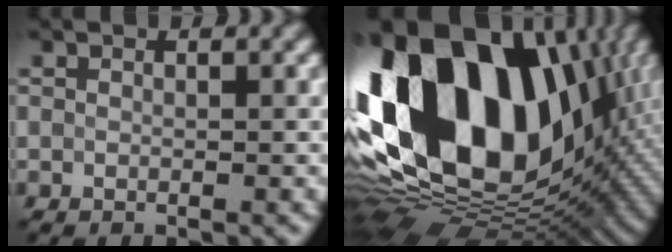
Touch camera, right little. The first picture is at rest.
{"total": 21.6, "force": [3.0, 14.3, 15.9], "torque": [-0.346, 0.009, 0.054]}